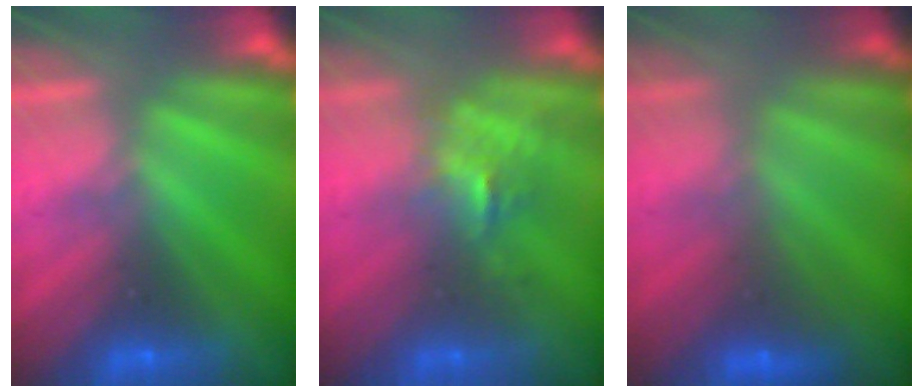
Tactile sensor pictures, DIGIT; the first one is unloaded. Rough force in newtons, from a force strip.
{"total": 2.5}
{"total": 2.8}